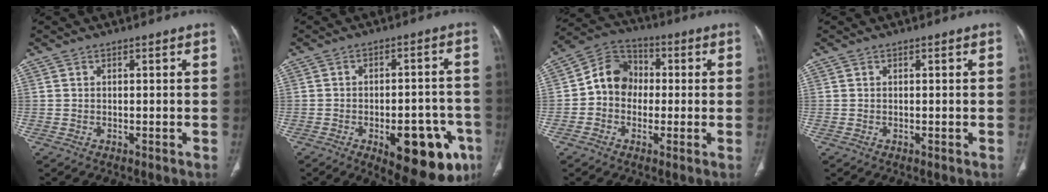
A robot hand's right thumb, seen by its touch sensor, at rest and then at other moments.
{"total": 17.8, "force": [-7.5, 7.8, 14.1], "torque": [-0.124, 0.028, -0.082]}
{"total": 9.4, "force": [-0.5, 8.1, 4.7], "torque": [-0.057, 0.033, -0.026]}
{"total": 0.0}